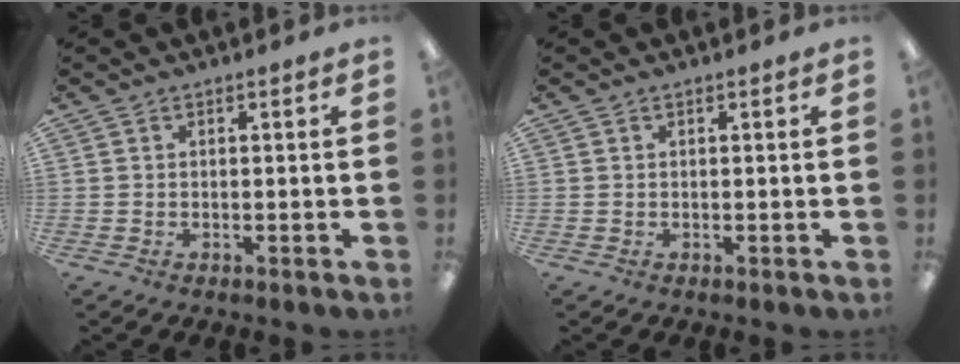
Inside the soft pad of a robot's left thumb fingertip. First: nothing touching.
{"total": 0.0}